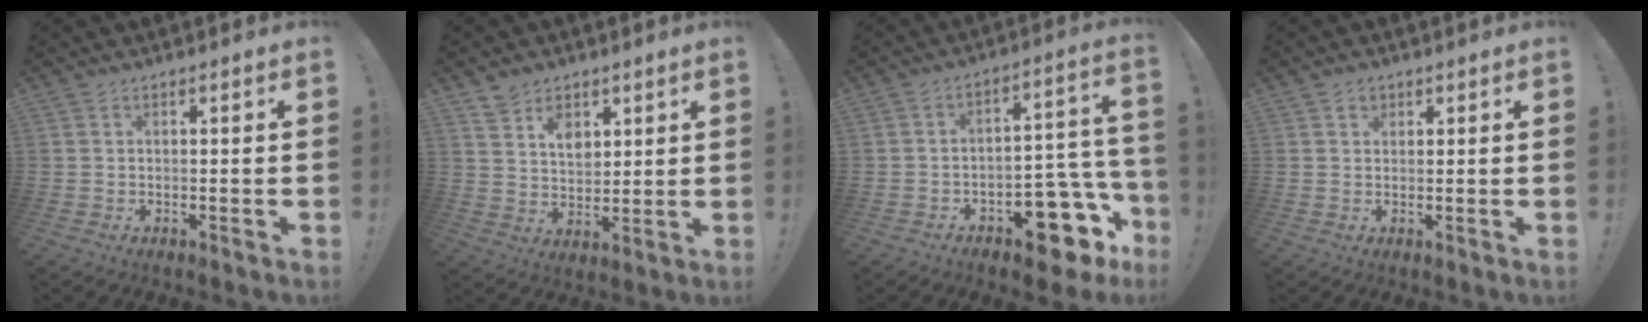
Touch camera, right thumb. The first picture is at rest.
{"total": 8.0, "force": [5.0, 5.6, 3.0], "torque": [-0.044, -0.032, 0.094]}
{"total": 13.3, "force": [-8.0, 6.3, 8.5], "torque": [-0.075, 0.047, -0.128]}
{"total": 2.1, "force": [1.2, 1.7, 0.3], "torque": [0.008, -0.005, 0.018]}